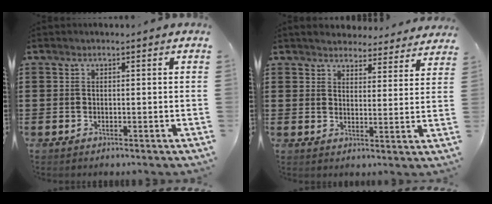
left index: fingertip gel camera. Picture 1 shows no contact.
{"total": 3.7, "force": [3.7, 0.2, 0.0], "torque": [-0.009, -0.025, 0.064]}